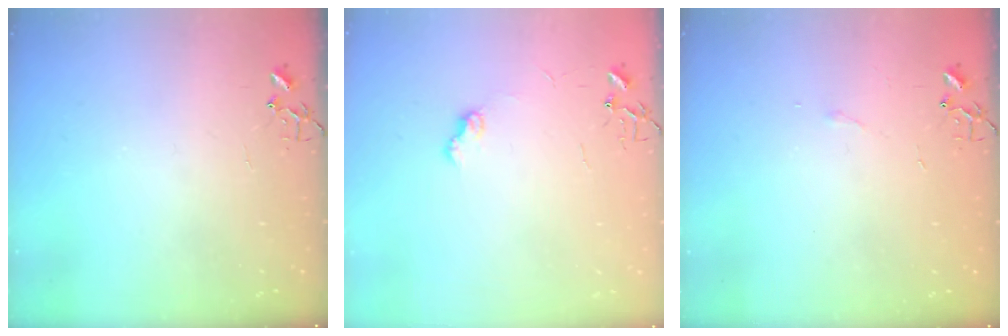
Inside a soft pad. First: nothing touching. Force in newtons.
{"total": 6.4, "press": 6.4, "slide": 0.8}
{"total": 3.3, "press": 3.2, "slide": 0.6}